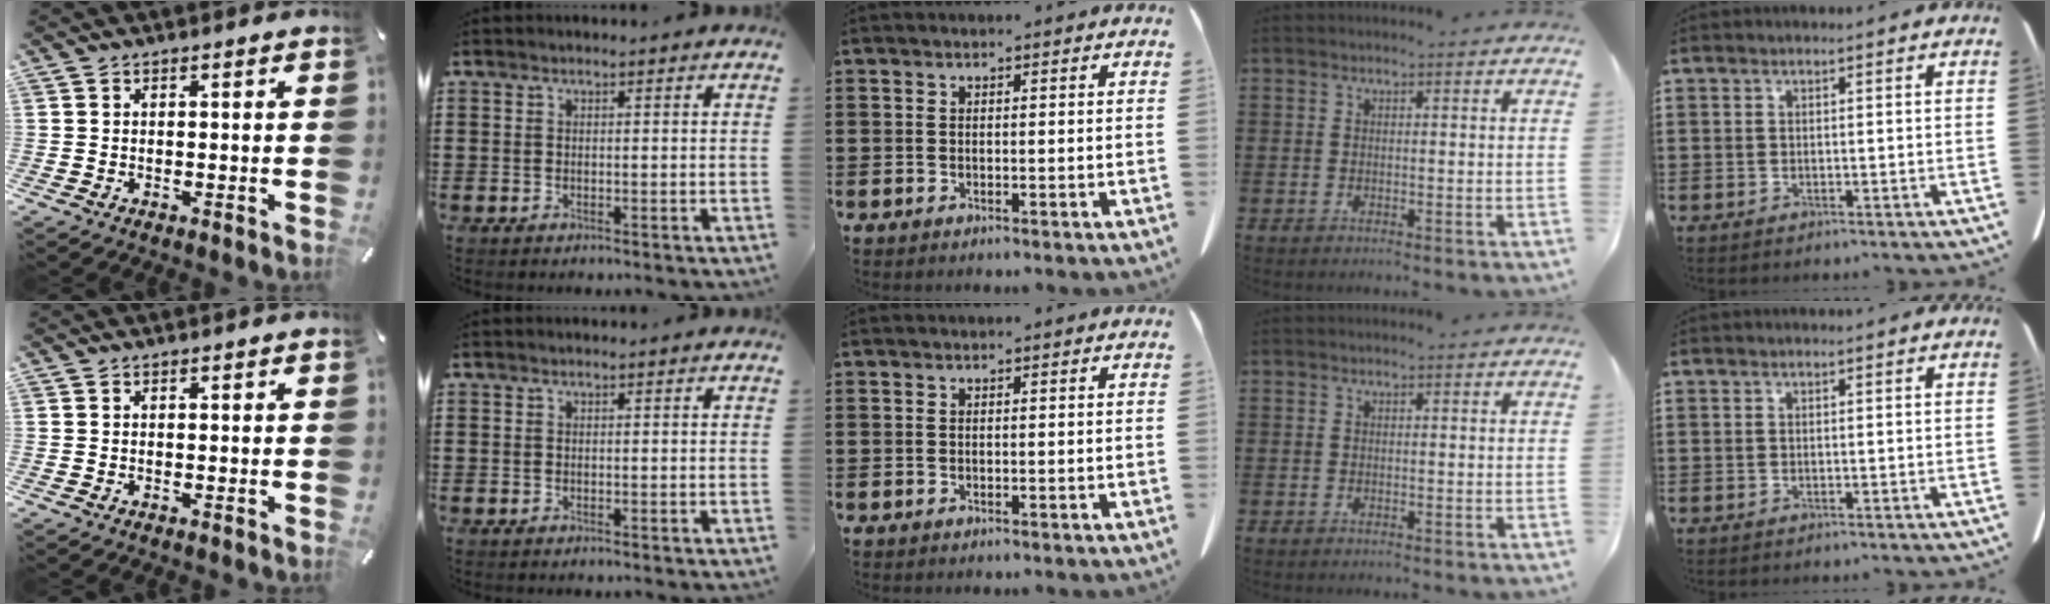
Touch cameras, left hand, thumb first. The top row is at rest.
{}